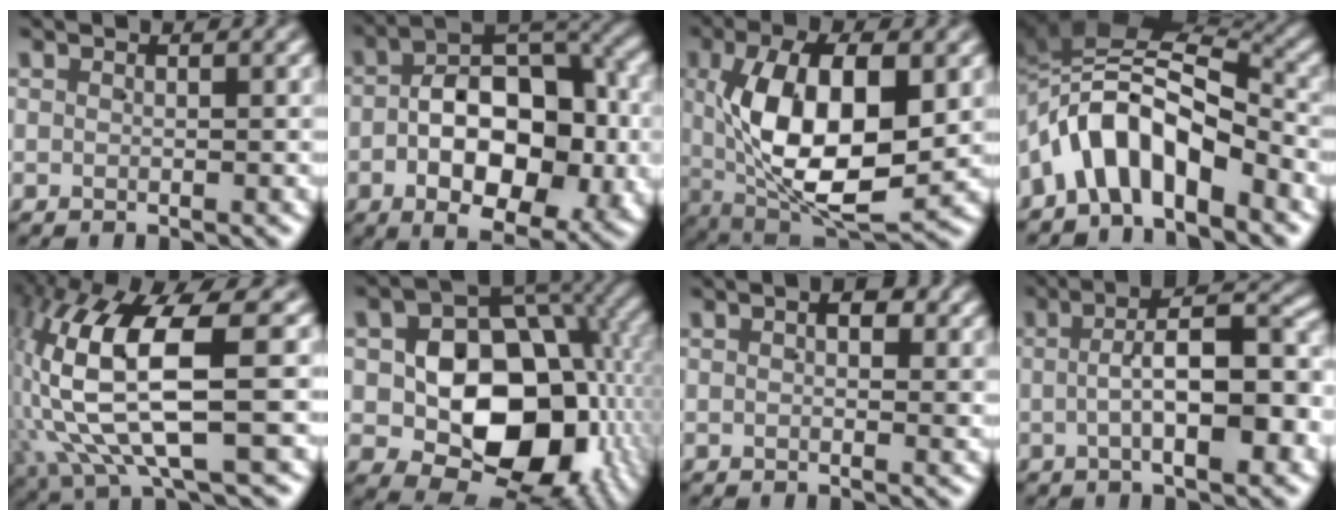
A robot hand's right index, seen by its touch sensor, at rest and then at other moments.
{"total": 10.8, "force": [-1.5, 6.6, 8.5], "torque": [-0.126, -0.007, -0.026]}
{"total": 13.3, "force": [0.1, 7.0, 11.3], "torque": [-0.209, -0.023, 0.021]}
{"total": 11.5, "force": [-1.0, 7.9, 8.3], "torque": [-0.172, 0.000, -0.029]}
{"total": 13.3, "force": [0.7, 6.9, 11.4], "torque": [-0.250, -0.015, 0.028]}
{"total": 16.9, "force": [-1.4, 11.7, 12.1], "torque": [-0.206, -0.057, -0.001]}
{"total": 2.1, "force": [1.0, 1.0, 1.6], "torque": [-0.016, 0.002, 0.011]}
{"total": 7.3, "force": [-1.7, 2.6, 6.6], "torque": [-0.091, 0.001, -0.023]}